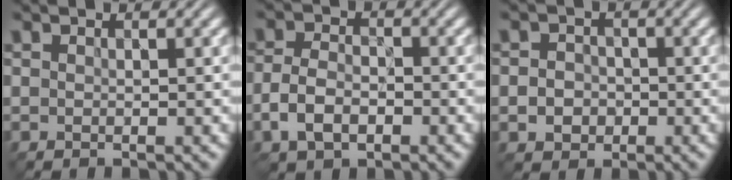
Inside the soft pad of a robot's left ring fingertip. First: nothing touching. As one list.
[{"total": 4.0, "force": [-1.5, 2.6, 2.6], "torque": [-0.055, 0.001, -0.033]}, {"total": 2.4, "force": [-0.6, 2.1, 1.1], "torque": [-0.014, -0.003, -0.017]}]